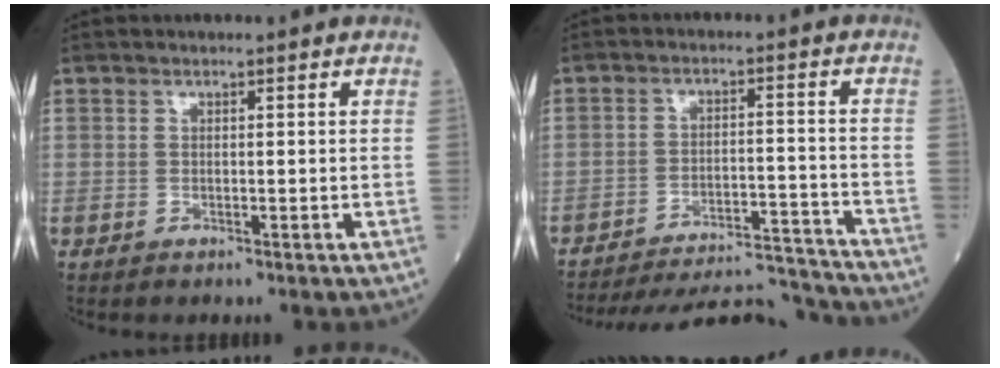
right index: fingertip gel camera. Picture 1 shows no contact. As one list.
[{"total": 15.9, "force": [-15.7, 0.5, 2.6], "torque": [-0.044, 0.011, -0.226]}]